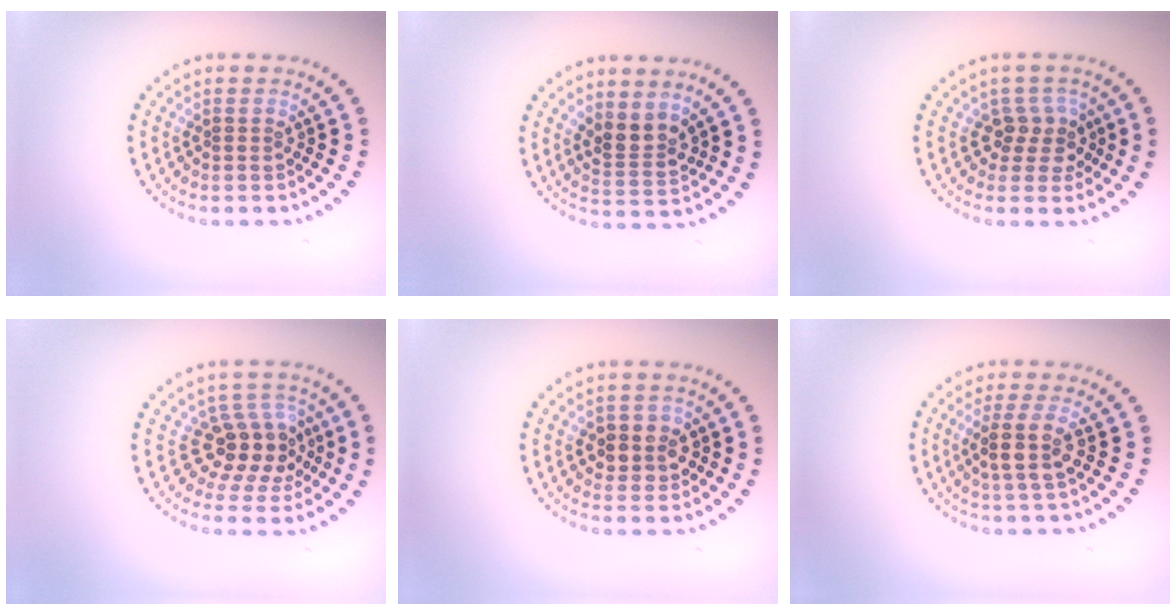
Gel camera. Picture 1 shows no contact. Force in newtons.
{"total": 2.6, "press": 2.2, "slide": 1.4}
{"total": 2.5, "press": 2.0, "slide": 1.6}
{"total": 4.1, "press": 3.6, "slide": 1.9}
{"total": 2.7, "press": 2.6, "slide": 0.8}
{"total": 2.8, "press": 2.4, "slide": 1.5}